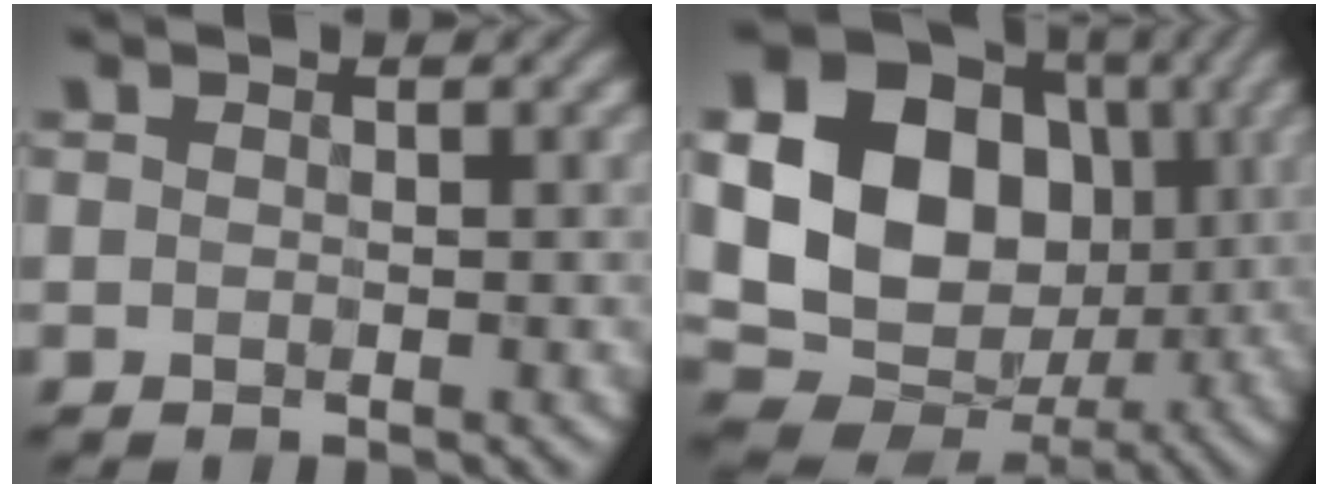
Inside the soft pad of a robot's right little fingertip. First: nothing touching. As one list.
[{"total": 21.1, "force": [3.1, 17.9, 10.7], "torque": [-0.224, 0.024, 0.030]}]